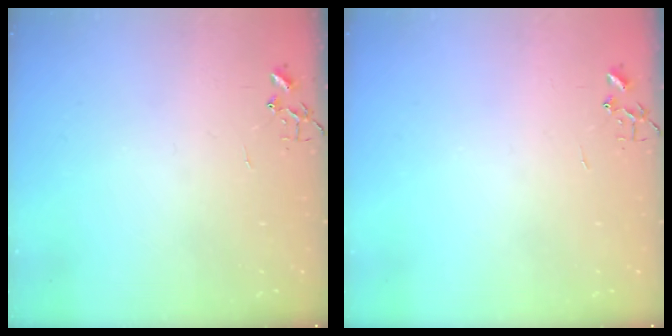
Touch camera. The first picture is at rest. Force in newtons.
{"total": 0.0}